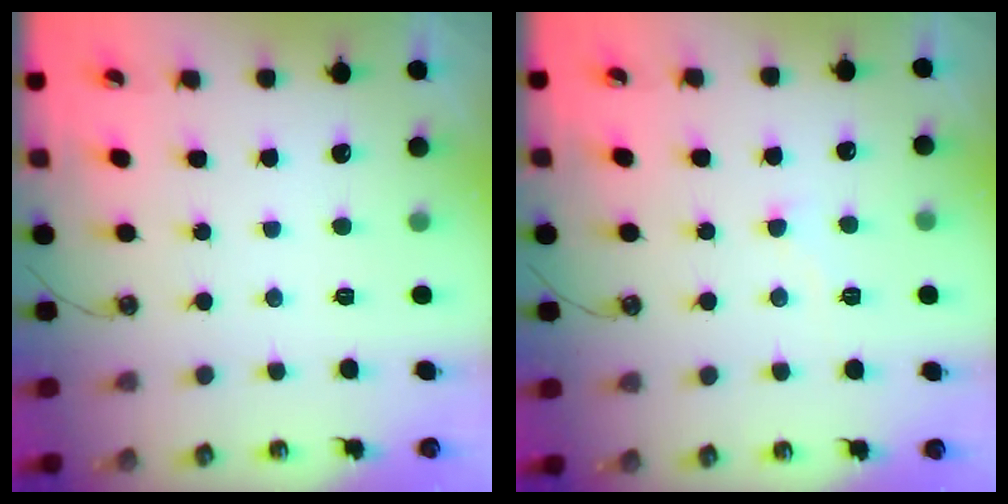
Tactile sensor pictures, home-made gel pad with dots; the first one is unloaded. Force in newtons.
{"total": 3.9, "press": 3.9, "slide": 0.4}